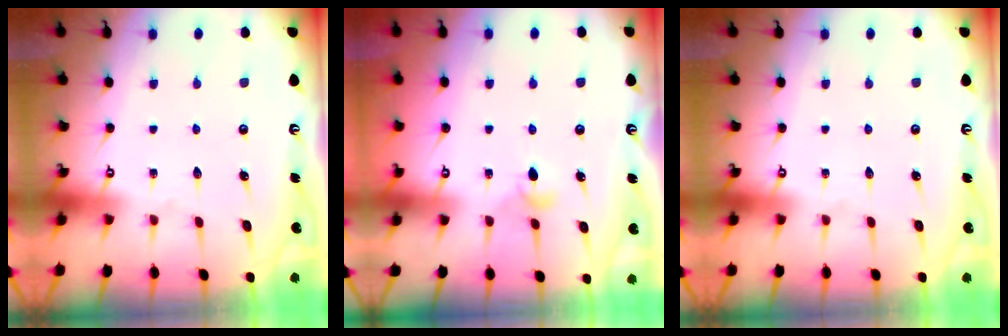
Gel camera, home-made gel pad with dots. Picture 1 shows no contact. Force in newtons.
{"total": 3.9, "press": 3.8, "slide": 0.8}
{"total": 0.0}